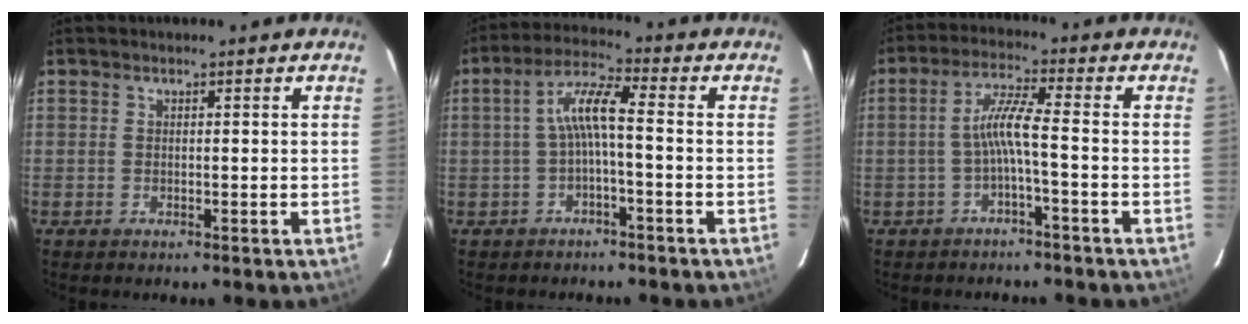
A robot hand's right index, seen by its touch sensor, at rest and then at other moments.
{"total": 5.9, "force": [-1.2, 0.7, 5.7], "torque": [-0.125, 0.017, -0.022]}
{"total": 5.0, "force": [-1.9, -0.5, 4.6], "torque": [-0.105, 0.011, -0.035]}